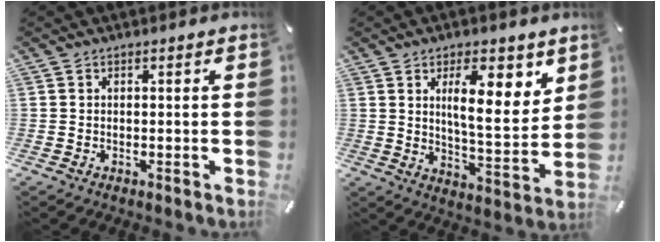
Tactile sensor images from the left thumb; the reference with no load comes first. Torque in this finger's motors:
{"motor_torque": [0.89, 0.19, 0.65, 0.19, 0.34]}